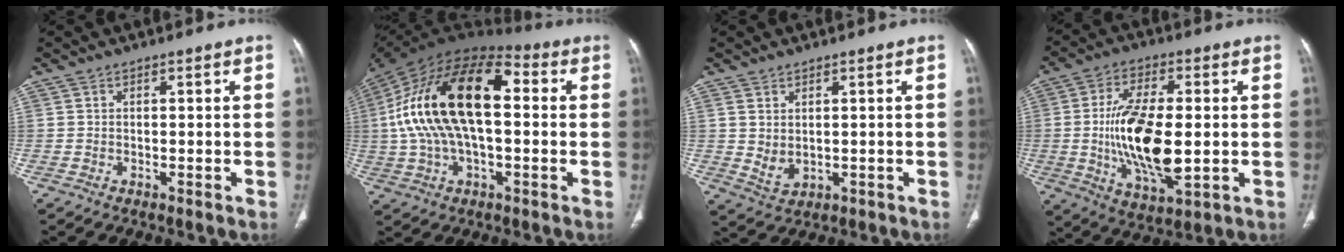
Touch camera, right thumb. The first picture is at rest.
{"total": 23.8, "force": [2.2, 12.1, 20.3], "torque": [-0.382, 0.037, 0.025]}
{"total": 3.3, "force": [0.6, 2.2, 2.3], "torque": [-0.039, -0.010, 0.025]}
{"total": 17.3, "force": [-0.9, 7.3, 15.7], "torque": [-0.290, -0.012, -0.009]}